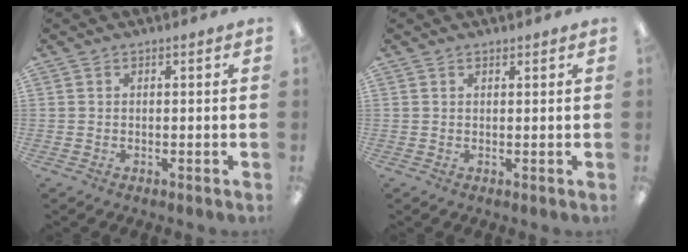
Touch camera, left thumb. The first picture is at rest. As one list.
[{"total": 0.8, "force": [0.7, 0.2, 0.2], "torque": [-0.005, 0.000, 0.014]}]